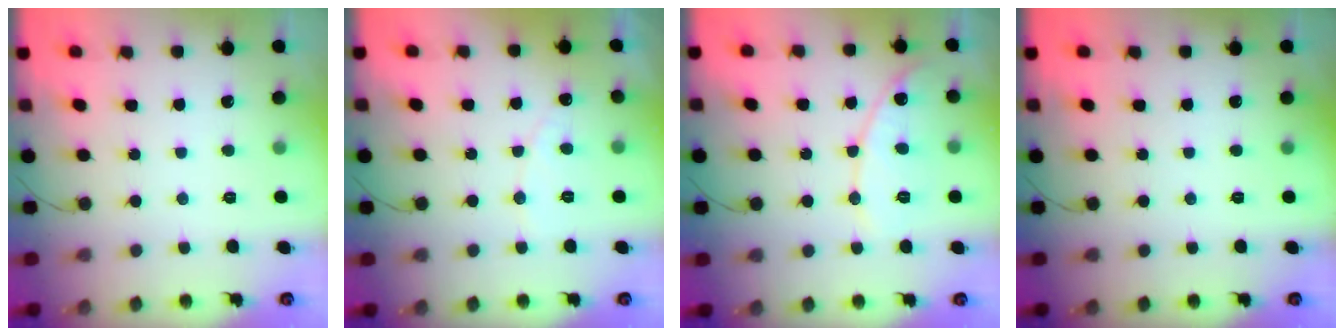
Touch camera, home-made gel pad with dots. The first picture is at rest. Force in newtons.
{"total": 3.8, "press": 3.8, "slide": 0.1}
{"total": 10.4, "press": 10.4, "slide": 0.9}
{"total": 0.0}